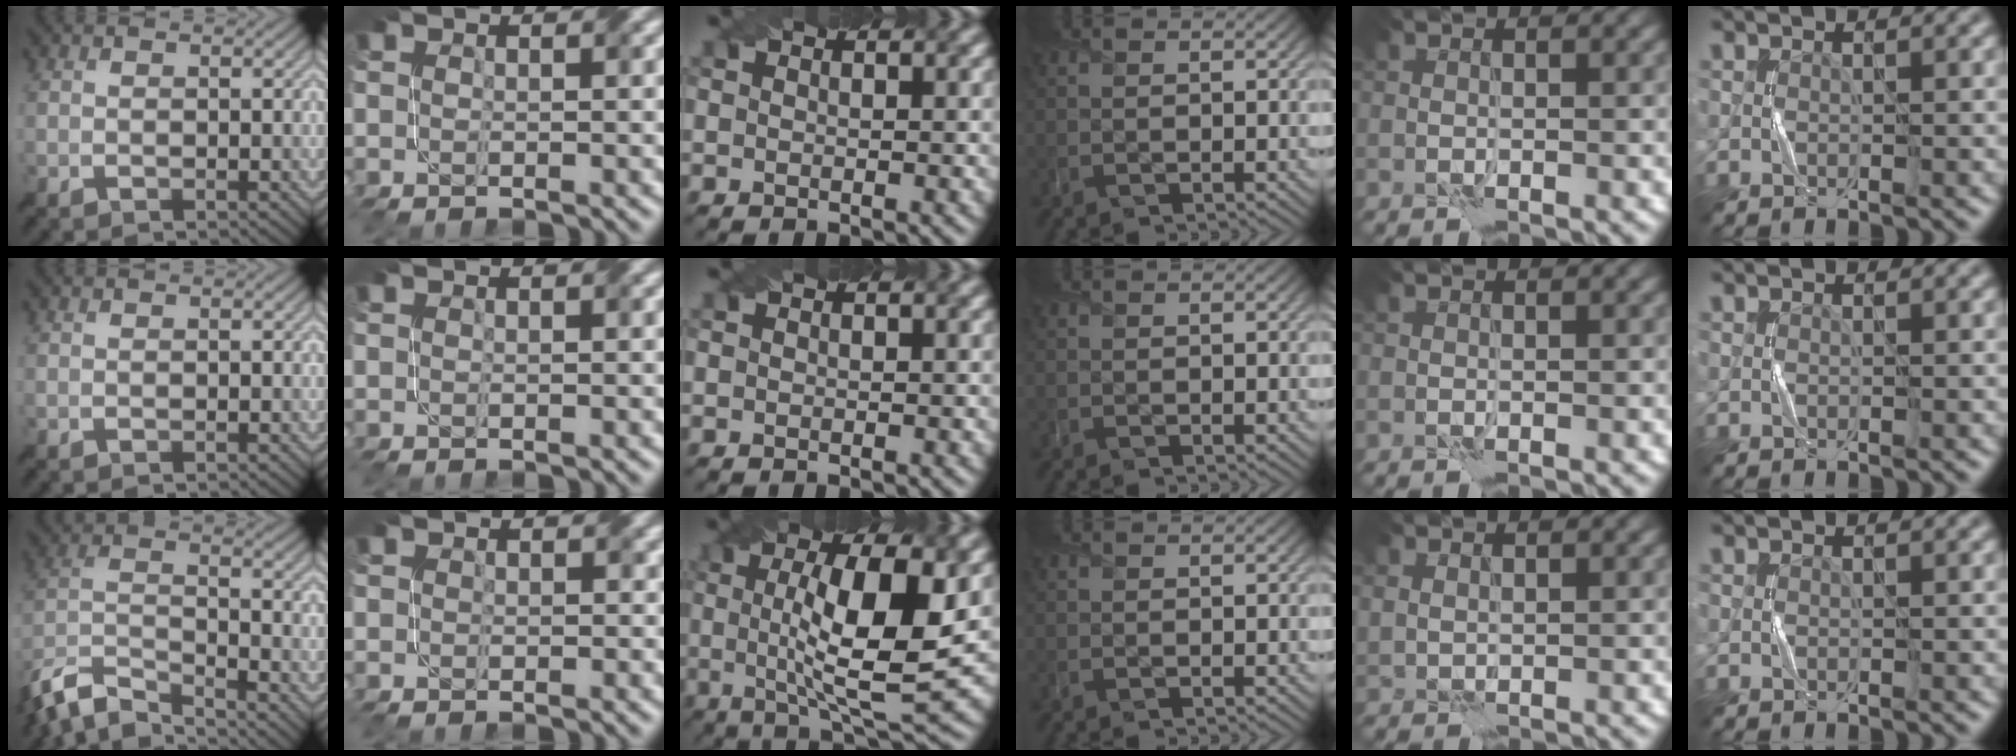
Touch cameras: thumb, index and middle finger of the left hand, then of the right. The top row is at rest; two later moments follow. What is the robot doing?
{"motion": "twist", "object": "screw"}